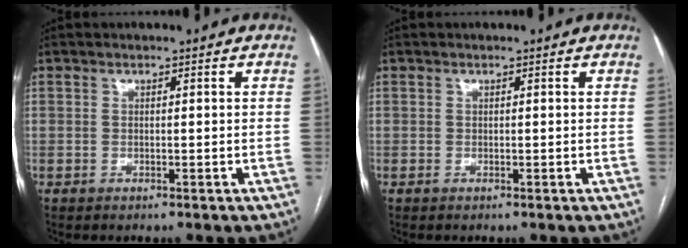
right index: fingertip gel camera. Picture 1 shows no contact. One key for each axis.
{"total": 0.0}